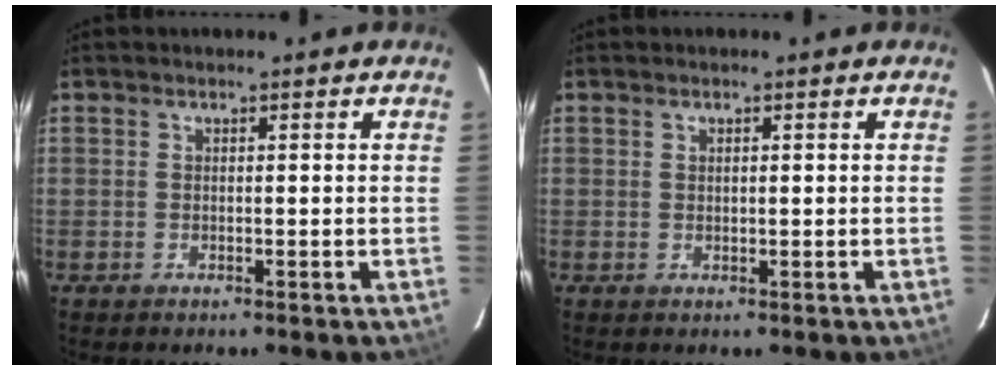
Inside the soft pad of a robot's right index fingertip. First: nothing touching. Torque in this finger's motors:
{"motor_torque": [-0.40, 0.05, -0.03, 0.00]}